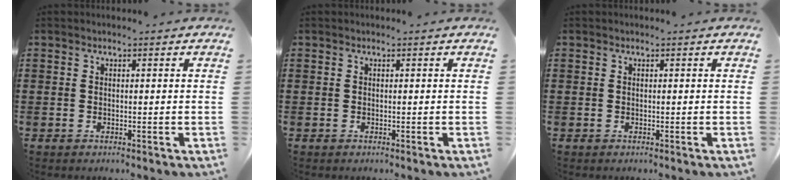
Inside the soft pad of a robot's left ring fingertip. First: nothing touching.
{"total": 0.0}
{"total": 0.0}